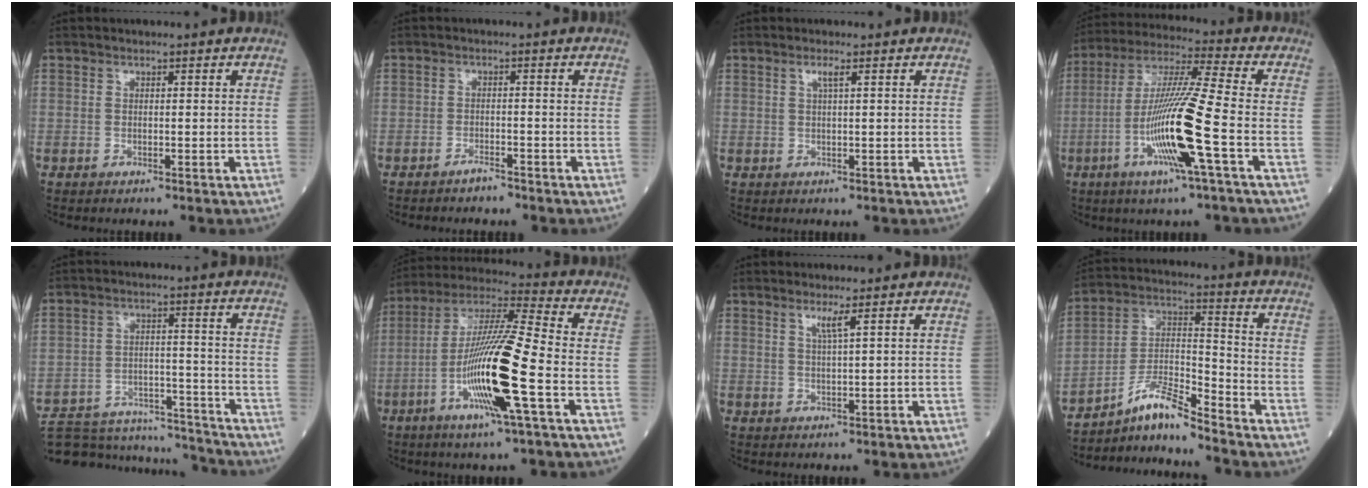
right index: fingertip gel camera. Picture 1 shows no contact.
{"total": 1.5, "force": [-1.4, 0.2, 0.4], "torque": [-0.010, -0.001, -0.021]}
{"total": 1.3, "force": [0.6, -0.2, 1.1], "torque": [-0.026, 0.001, 0.011]}
{"total": 15.1, "force": [-4.5, -0.7, 14.4], "torque": [-0.289, -0.009, -0.092]}
{"total": 20.0, "force": [-19.0, 4.0, 4.7], "torque": [-0.109, 0.009, -0.272]}
{"total": 16.8, "force": [-5.0, 0.1, 16.0], "torque": [-0.316, -0.011, -0.099]}
{"total": 2.1, "force": [1.2, -0.5, 1.6], "torque": [-0.035, -0.006, 0.026]}
{"total": 8.3, "force": [-7.3, -0.1, 3.9], "torque": [-0.085, 0.007, -0.131]}